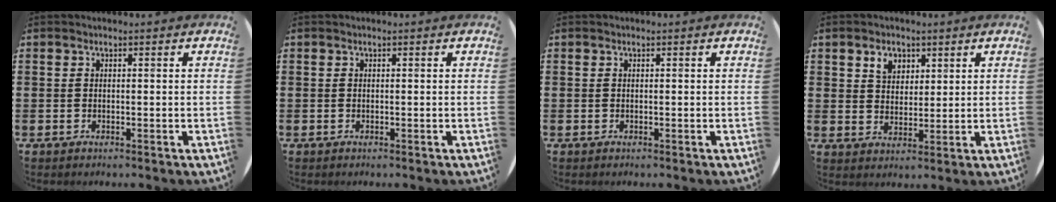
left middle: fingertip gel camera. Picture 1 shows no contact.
{"total": 0.0}
{"total": 0.0}
{"total": 3.3, "force": [2.0, 2.4, 1.2], "torque": [-0.013, 0.000, 0.035]}